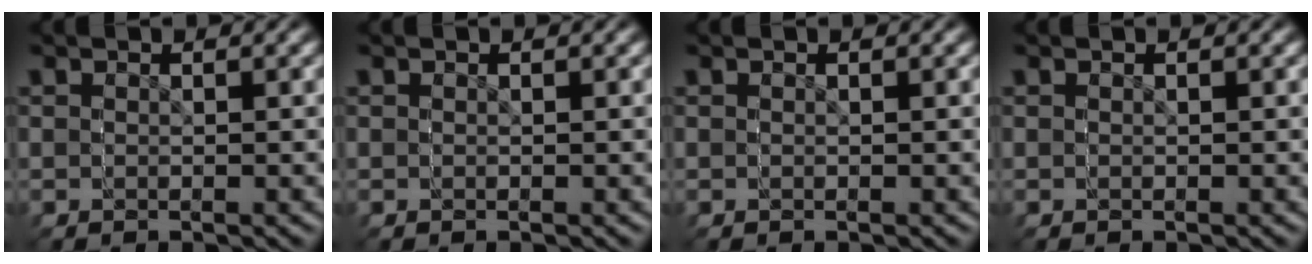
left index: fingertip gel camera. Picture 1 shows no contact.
{"total": 0.0}
{"total": 0.0}
{"total": 0.0}